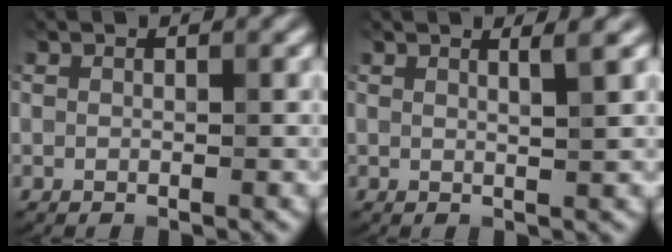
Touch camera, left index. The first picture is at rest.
{"total": 1.9, "force": [1.0, 0.6, 1.5], "torque": [-0.012, 0.004, 0.008]}